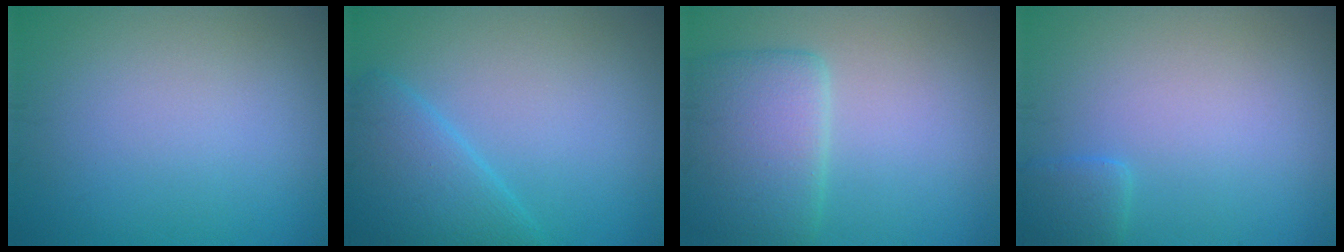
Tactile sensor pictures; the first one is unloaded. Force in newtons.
{"total": 4.3, "press": 4.3, "slide": 0.2}
{"total": 5.4, "press": 5.4, "slide": 0.3}
{"total": 1.5, "press": 1.5, "slide": 0.1}